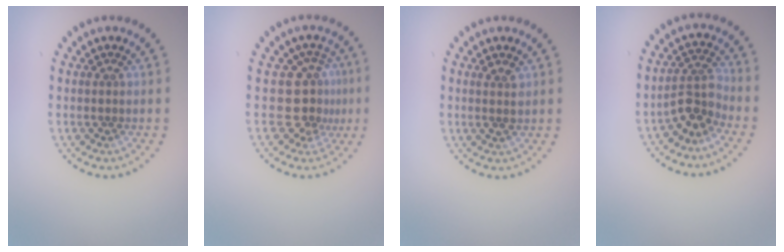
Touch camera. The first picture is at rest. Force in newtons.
{"total": 3.5, "press": 2.7, "slide": 2.2}
{"total": 1.3, "press": 1.3, "slide": 0.2}
{"total": 2.9, "press": 2.4, "slide": 1.6}